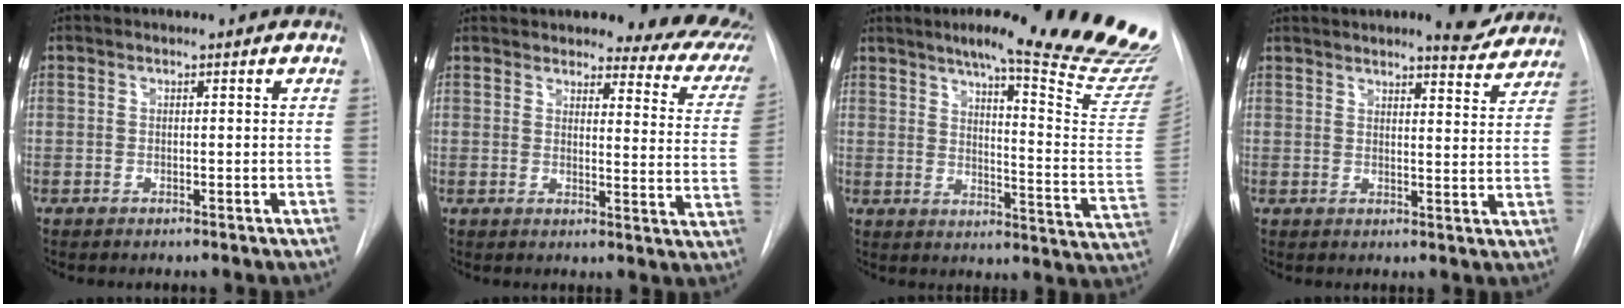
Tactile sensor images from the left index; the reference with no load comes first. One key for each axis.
{"total": 14.9, "fx": 13.1, "fy": 4.1, "fz": 5.6, "tx": -0.027, "ty": -0.047, "tz": 0.122}
{"total": 25.1, "fx": 20.7, "fy": 0.8, "fz": 14.2, "tx": -0.168, "ty": -0.097, "tz": 0.251}
{"total": 8.2, "fx": 7.4, "fy": 1.4, "fz": 3.2, "tx": -0.034, "ty": -0.008, "tz": 0.081}